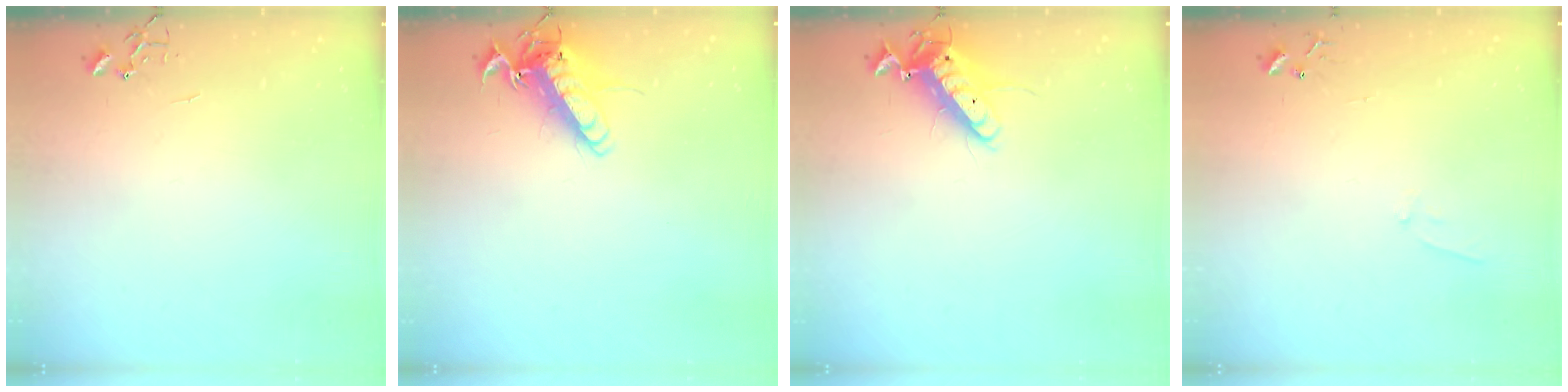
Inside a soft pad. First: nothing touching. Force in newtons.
{"total": 14.6, "press": 14.4, "slide": 2.0}
{"total": 12.1, "press": 12.0, "slide": 1.8}
{"total": 6.0, "press": 5.9, "slide": 0.8}